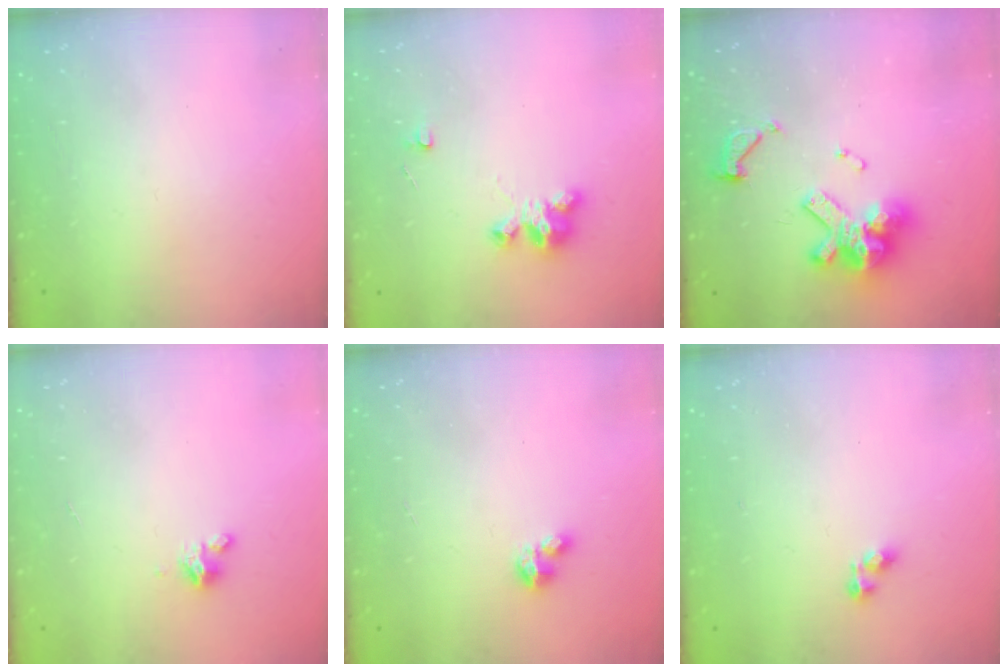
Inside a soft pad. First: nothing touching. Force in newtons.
{"total": 4.0, "press": 4.0, "slide": 0.2}
{"total": 14.7, "press": 14.6, "slide": 1.6}
{"total": 2.5, "press": 2.5, "slide": 0.3}
{"total": 1.9, "press": 1.9, "slide": 0.3}
{"total": 2.8, "press": 2.8, "slide": 0.4}